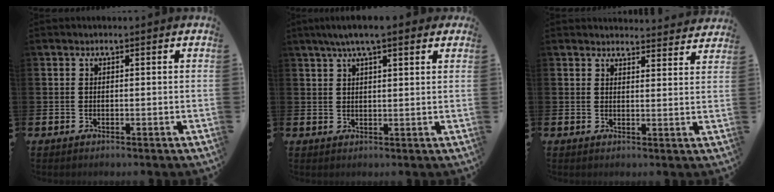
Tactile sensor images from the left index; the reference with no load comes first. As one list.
[{"total": 5.1, "force": [3.9, 1.0, 3.2], "torque": [-0.052, -0.005, 0.065]}, {"total": 3.3, "force": [3.3, 0.2, -0.2], "torque": [0.010, -0.027, 0.057]}]